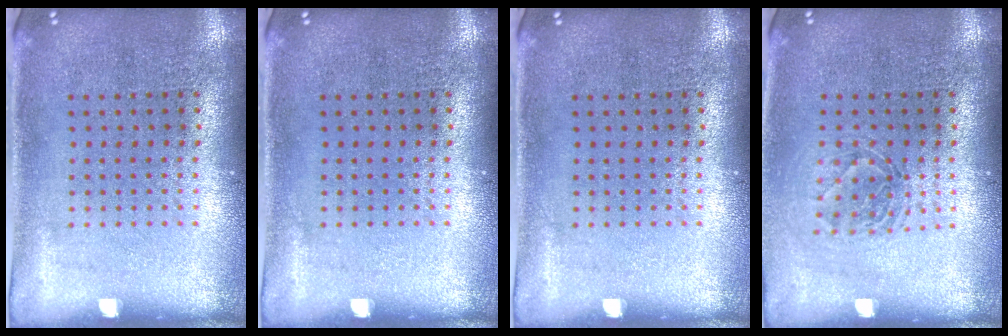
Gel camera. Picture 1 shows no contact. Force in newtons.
{"total": 0.0}
{"total": 0.0}
{"total": 1.3, "press": 1.2, "slide": 0.6}